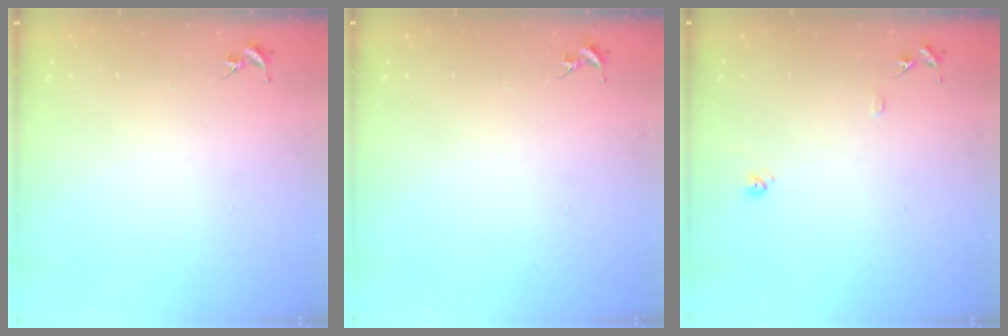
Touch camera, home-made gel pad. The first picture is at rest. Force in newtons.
{"total": 0.0}
{"total": 8.3, "press": 8.3, "slide": 0.7}